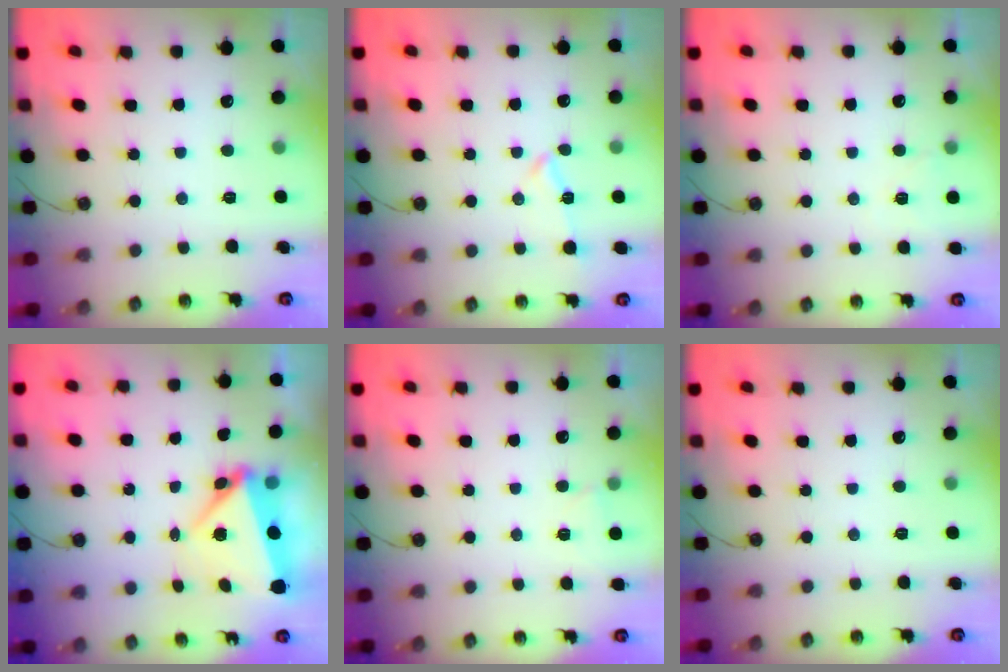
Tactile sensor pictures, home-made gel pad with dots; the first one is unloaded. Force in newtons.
{"total": 5.9, "press": 5.6, "slide": 1.9}
{"total": 4.8, "press": 4.7, "slide": 0.6}
{"total": 6.2, "press": 5.9, "slide": 1.9}
{"total": 1.8, "press": 1.6, "slide": 0.8}
{"total": 0.0}